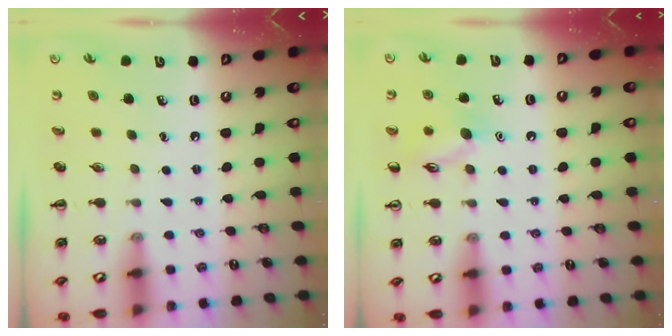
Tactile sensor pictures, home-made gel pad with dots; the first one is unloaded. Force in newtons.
{"total": 9.2, "press": 9.2, "slide": 0.8}